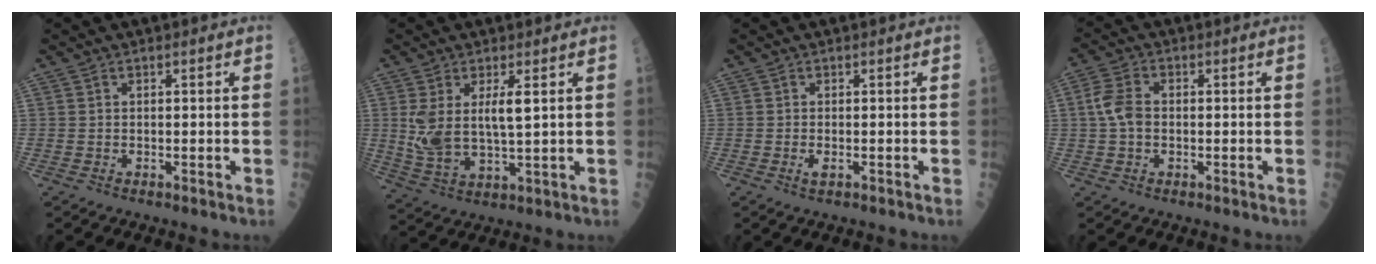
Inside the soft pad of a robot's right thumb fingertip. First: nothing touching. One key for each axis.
{"total": 9.6, "fx": 2.0, "fy": 3.6, "fz": 8.6, "tx": -0.182, "ty": -0.014, "tz": 0.048}
{"total": 1.2, "fx": -0.4, "fy": 0.4, "fz": 1.1, "tx": -0.016, "ty": -0.001, "tz": -0.008}
{"total": 5.4, "fx": -0.1, "fy": 3.6, "fz": 4.1, "tx": -0.085, "ty": 0.014, "tz": -0.008}